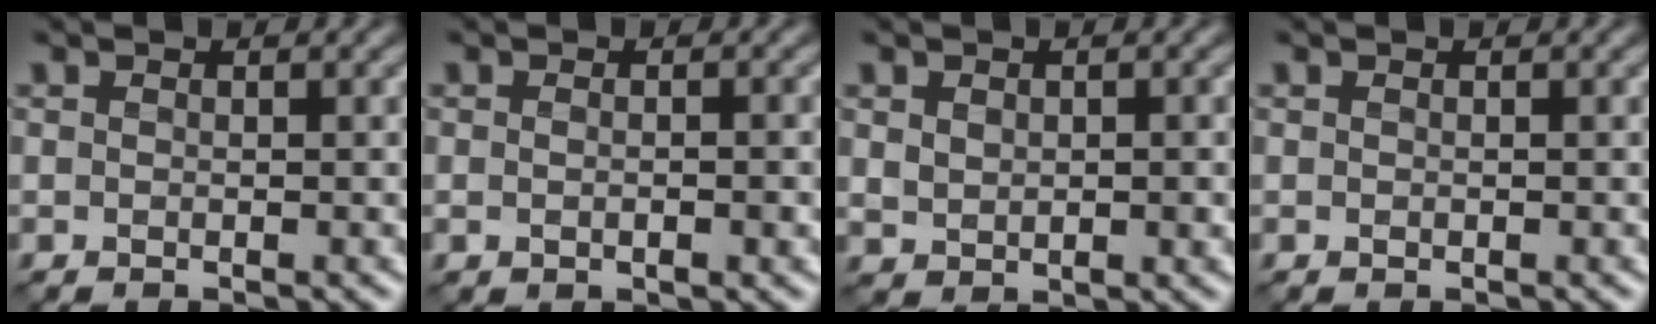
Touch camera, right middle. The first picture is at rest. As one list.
[{"total": 1.9, "force": [-0.3, 1.0, 1.6], "torque": [-0.006, -0.001, -0.005]}, {"total": 1.8, "force": [0.3, 1.3, 1.2], "torque": [-0.023, 0.001, 0.009]}, {"total": 0.0}]